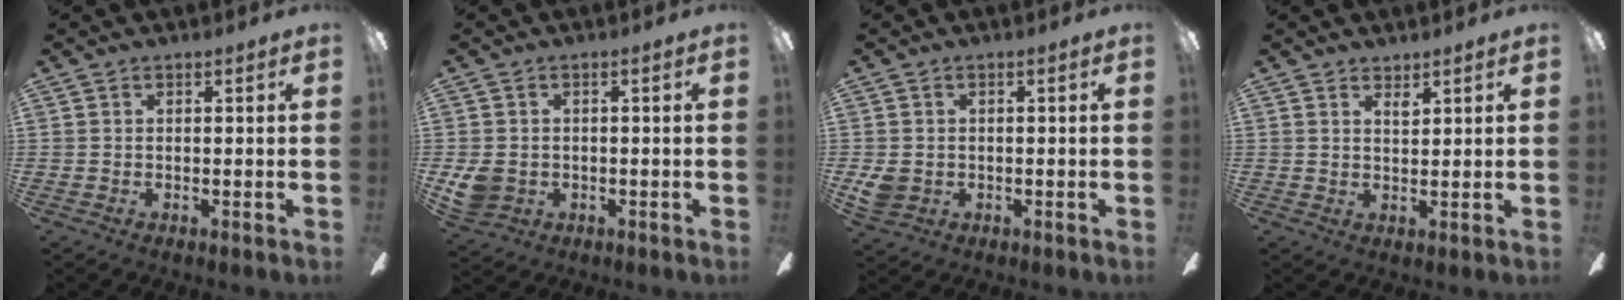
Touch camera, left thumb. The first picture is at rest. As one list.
[{"total": 4.7, "force": [-0.5, 4.0, 2.4], "torque": [-0.055, 0.001, -0.011]}, {"total": 3.5, "force": [-0.3, 3.0, 1.8], "torque": [-0.037, 0.005, -0.004]}, {"total": 2.2, "force": [2.0, 0.6, 0.9], "torque": [-0.013, -0.008, 0.034]}]